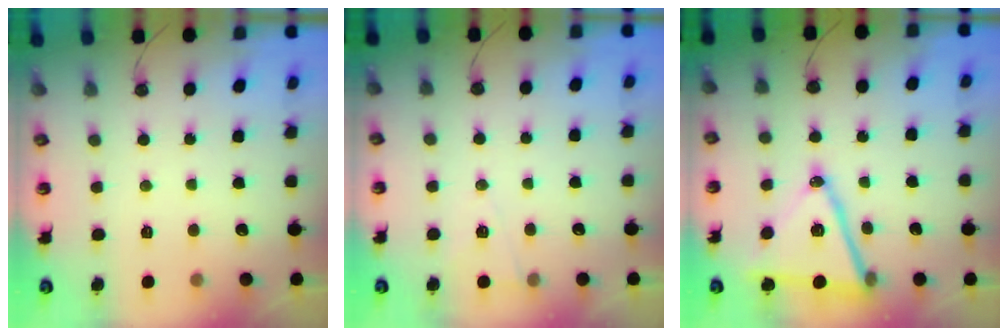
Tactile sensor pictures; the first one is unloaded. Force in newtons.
{"total": 5.6, "press": 3.6, "slide": 4.3}
{"total": 15.4, "press": 14.9, "slide": 3.8}